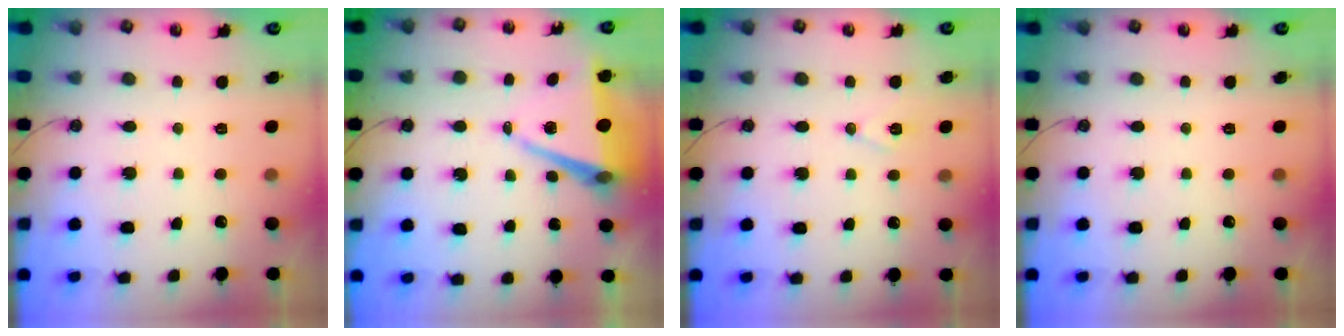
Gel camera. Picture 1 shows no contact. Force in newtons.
{"total": 8.8, "press": 7.8, "slide": 4.1}
{"total": 7.5, "press": 6.6, "slide": 3.6}
{"total": 0.0}